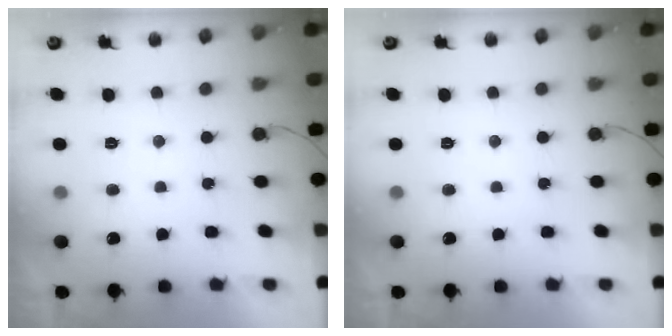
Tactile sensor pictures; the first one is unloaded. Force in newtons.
{"total": 0.0}